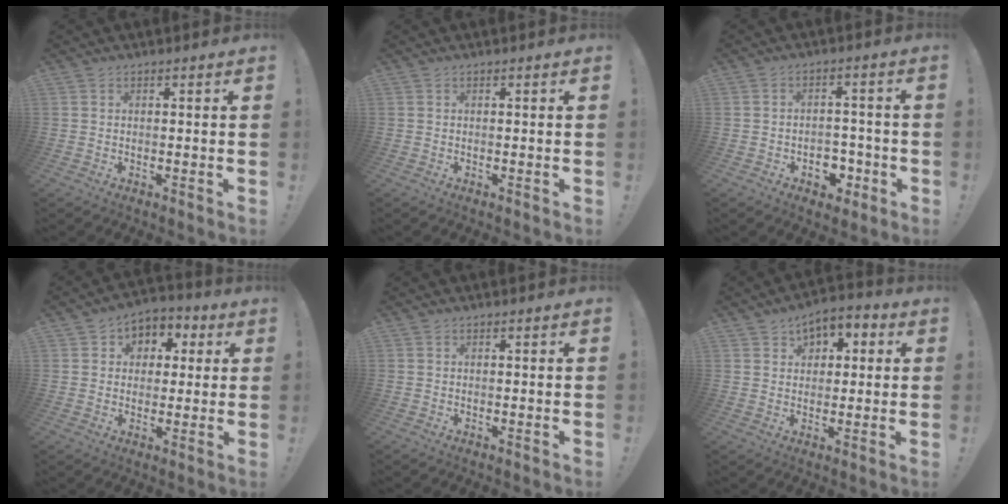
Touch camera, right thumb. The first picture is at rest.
{"total": 0.0}
{"total": 6.4, "force": [-2.7, 5.1, 2.7], "torque": [-0.032, 0.017, -0.042]}
{"total": 6.3, "force": [0.3, 6.1, 1.9], "torque": [-0.012, 0.001, 0.009]}
{"total": 0.0}
{"total": 5.5, "force": [2.4, 4.4, 2.3], "torque": [-0.023, -0.012, 0.043]}